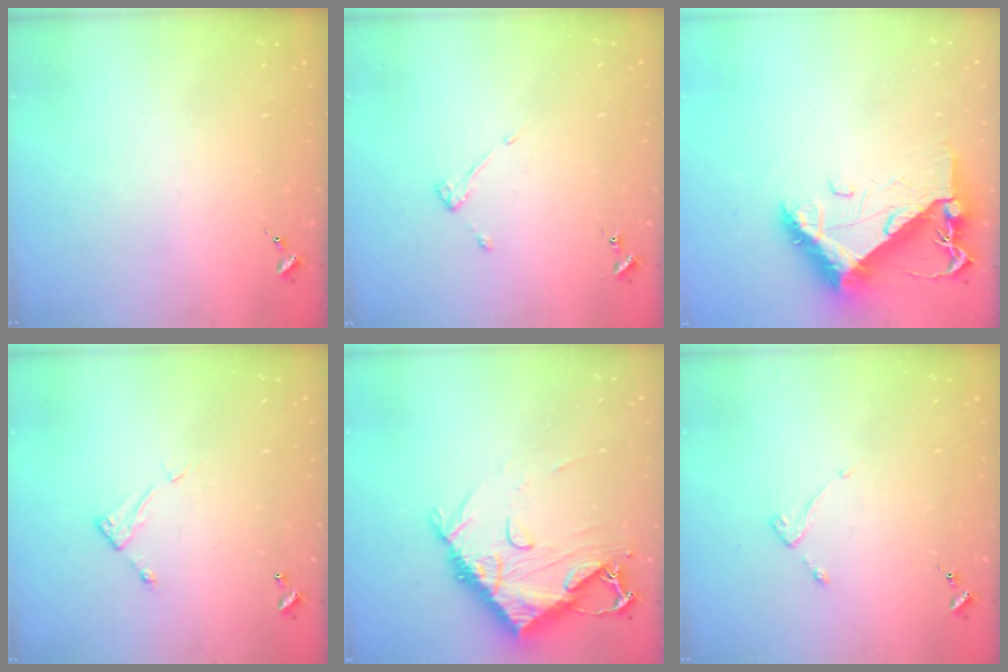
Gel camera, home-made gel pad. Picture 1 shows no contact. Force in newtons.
{"total": 3.1, "press": 3.0, "slide": 0.5}
{"total": 11.3, "press": 11.3, "slide": 1.2}
{"total": 5.0, "press": 5.0, "slide": 0.2}
{"total": 13.0, "press": 12.9, "slide": 1.5}
{"total": 2.6, "press": 2.6, "slide": 0.5}